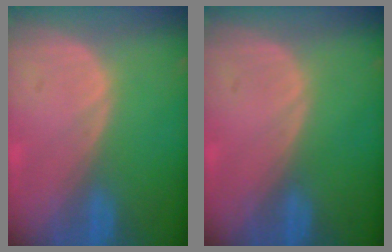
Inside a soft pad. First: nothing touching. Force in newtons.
{"total": 0.0}